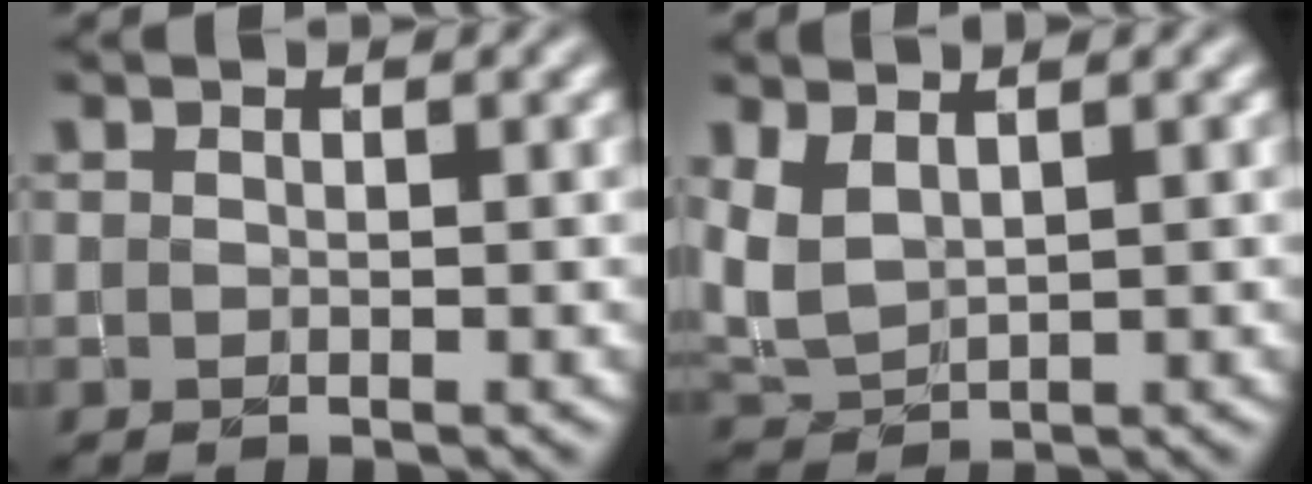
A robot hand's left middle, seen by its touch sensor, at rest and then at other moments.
{"total": 3.1, "force": [1.4, 1.6, 2.2], "torque": [-0.059, 0.002, 0.032]}